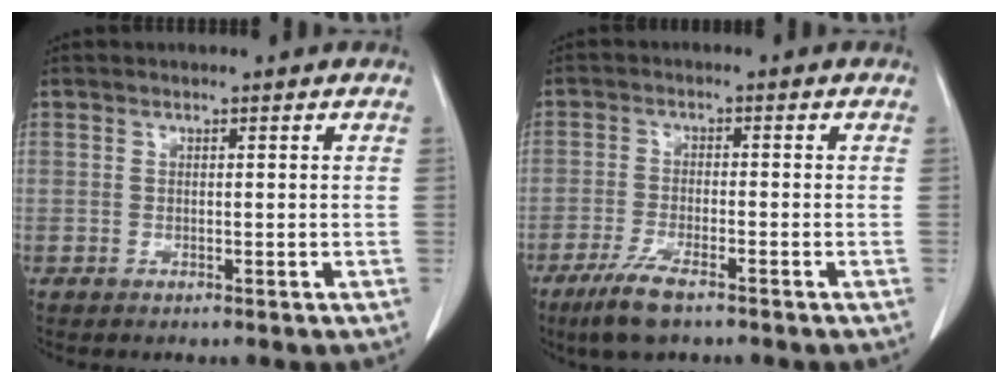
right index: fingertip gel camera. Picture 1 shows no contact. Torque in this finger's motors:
{"motor_torque": [0.61, -0.60, 0.11, 0.04]}